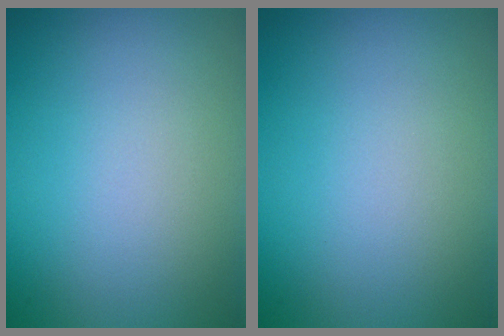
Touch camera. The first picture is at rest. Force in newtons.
{"total": 0.0}